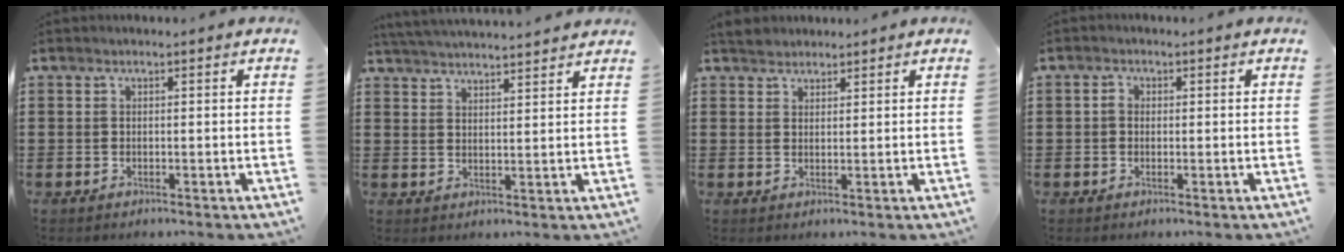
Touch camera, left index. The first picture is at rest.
{"total": 3.7, "force": [3.7, -0.5, 0.3], "torque": [-0.020, -0.017, 0.065]}
{"total": 2.0, "force": [1.8, 0.8, 0.0], "torque": [-0.005, 0.006, 0.036]}
{"total": 1.5, "force": [0.1, 1.2, 1.0], "torque": [-0.023, 0.009, 0.001]}